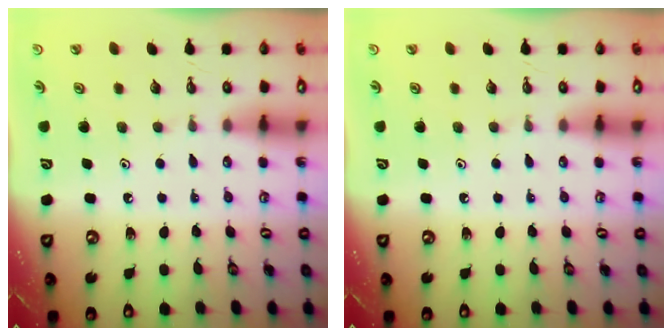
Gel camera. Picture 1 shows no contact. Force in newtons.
{"total": 0.0}